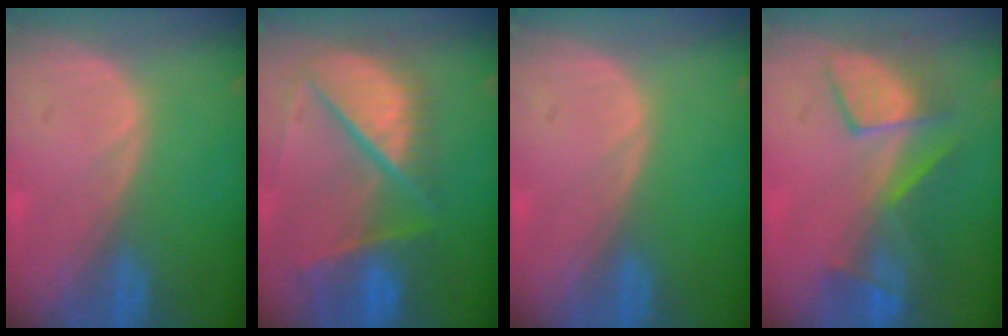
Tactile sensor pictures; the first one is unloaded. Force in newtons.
{"total": 11.4, "press": 9.4, "slide": 6.4}
{"total": 0.0}
{"total": 7.8, "press": 7.5, "slide": 1.8}